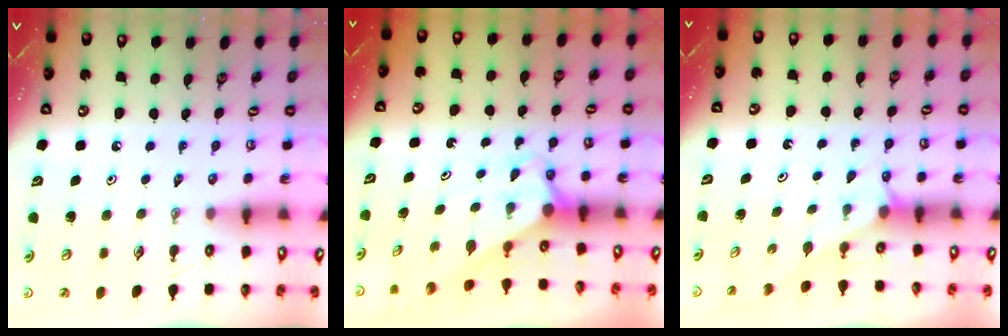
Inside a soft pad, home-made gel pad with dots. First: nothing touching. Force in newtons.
{"total": 2.9, "press": 2.9, "slide": 0.0}
{"total": 1.5, "press": 1.4, "slide": 0.2}